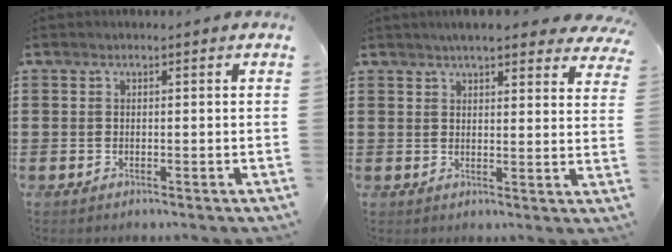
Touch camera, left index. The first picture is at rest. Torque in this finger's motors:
{"motor_torque": [1.74, -0.40, 0.16, -0.06]}